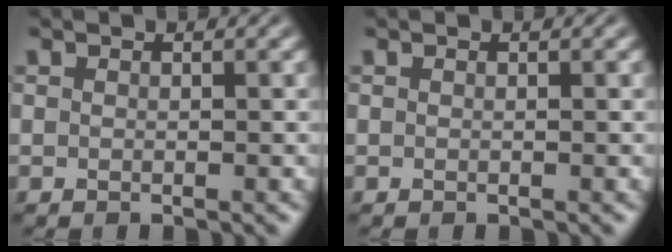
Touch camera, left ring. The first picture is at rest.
{"total": 0.0}